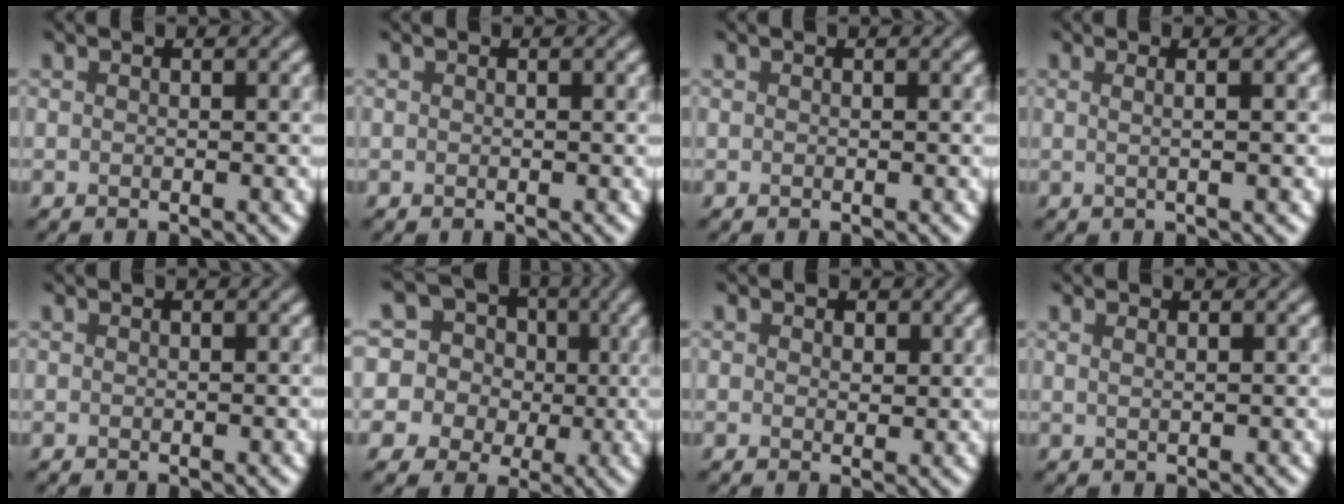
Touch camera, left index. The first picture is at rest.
{"total": 0.0}
{"total": 0.0}
{"total": 3.4, "force": [0.9, 1.5, 2.9], "torque": [-0.023, 0.016, -0.021]}
{"total": 0.0}
{"total": 13.8, "force": [5.6, 11.1, 5.9], "torque": [-0.136, 0.048, 0.066]}
{"total": 1.2, "force": [0.5, 1.0, 0.6], "torque": [-0.007, -0.002, 0.005]}
{"total": 1.2, "force": [0.7, 0.6, 0.9], "torque": [-0.006, -0.003, 0.003]}